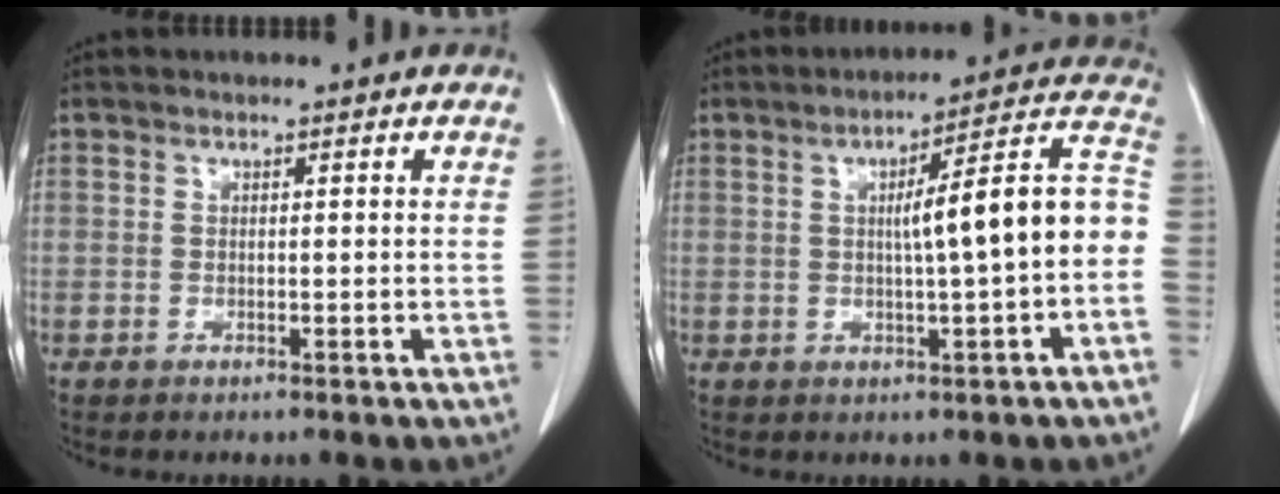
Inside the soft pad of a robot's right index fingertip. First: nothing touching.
{"total": 12.7, "force": [-0.6, 0.6, 12.6], "torque": [-0.167, 0.036, -0.010]}